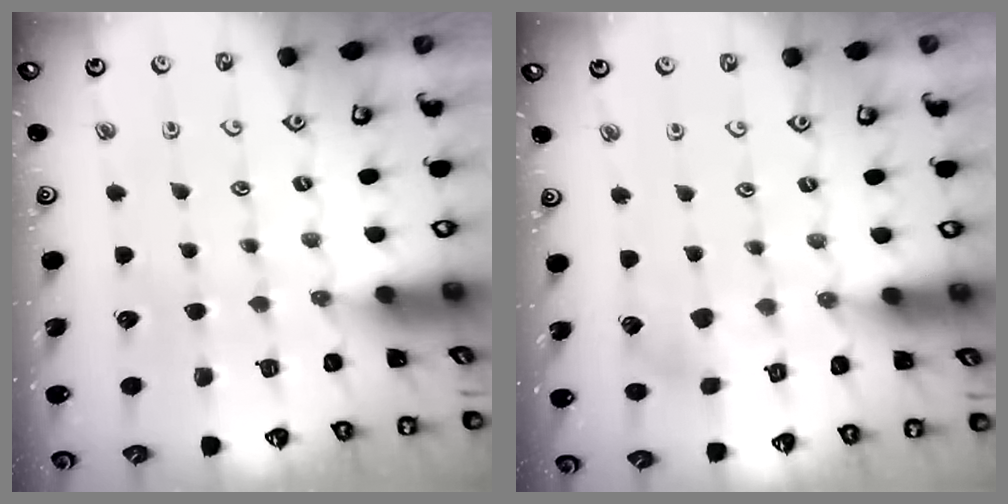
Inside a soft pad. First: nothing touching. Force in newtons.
{"total": 4.5, "press": 4.5, "slide": 0.3}